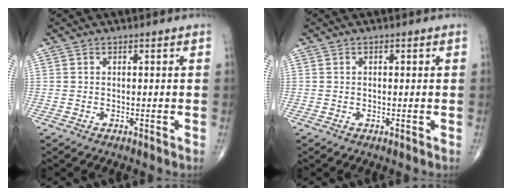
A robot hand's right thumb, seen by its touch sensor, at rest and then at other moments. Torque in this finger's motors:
{"motor_torque": [-0.71, 0.01, 0.12, 0.17, 0.01]}